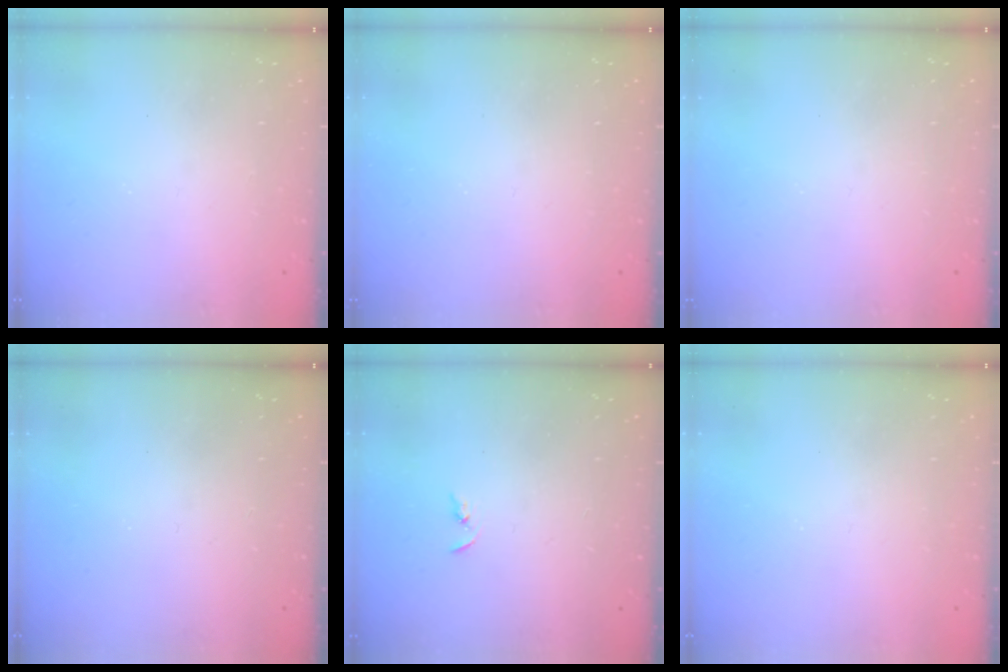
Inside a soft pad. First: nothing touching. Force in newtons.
{"total": 0.0}
{"total": 0.0}
{"total": 0.0}
{"total": 2.4, "press": 2.3, "slide": 0.2}
{"total": 0.0}